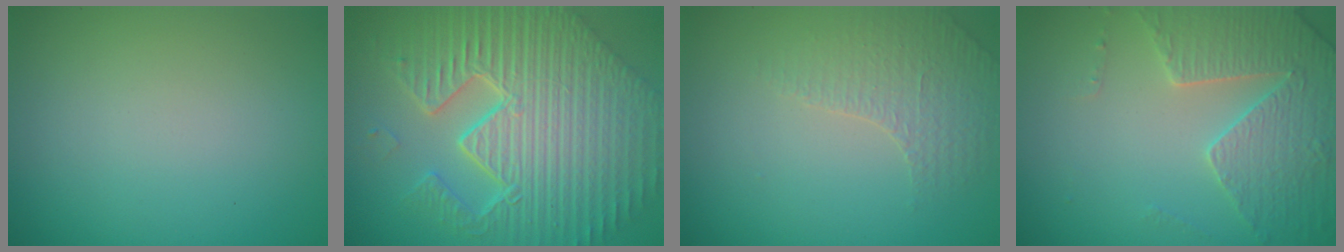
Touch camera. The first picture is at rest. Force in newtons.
{"total": 11.4, "press": 7.4, "slide": 8.7}
{"total": 1.5, "press": 1.2, "slide": 0.8}
{"total": 4.4, "press": 4.0, "slide": 1.8}